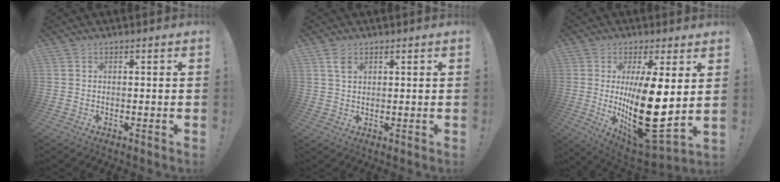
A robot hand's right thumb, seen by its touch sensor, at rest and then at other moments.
{"total": 2.9, "force": [1.5, 1.7, 1.8], "torque": [-0.024, -0.005, 0.026]}
{"total": 21.6, "force": [1.5, 8.3, 20.0], "torque": [-0.317, -0.049, 0.035]}